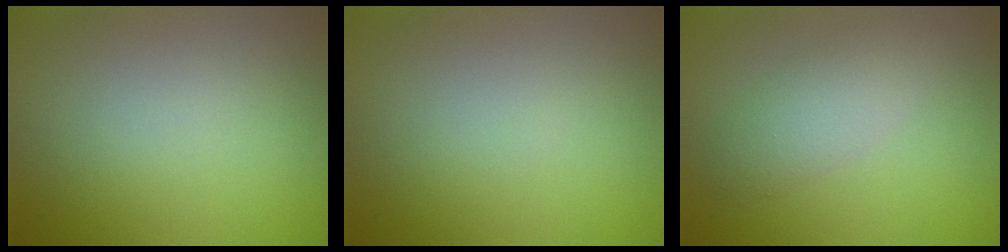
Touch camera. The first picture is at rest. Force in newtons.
{"total": 0.0}
{"total": 2.8, "press": 2.8, "slide": 0.1}